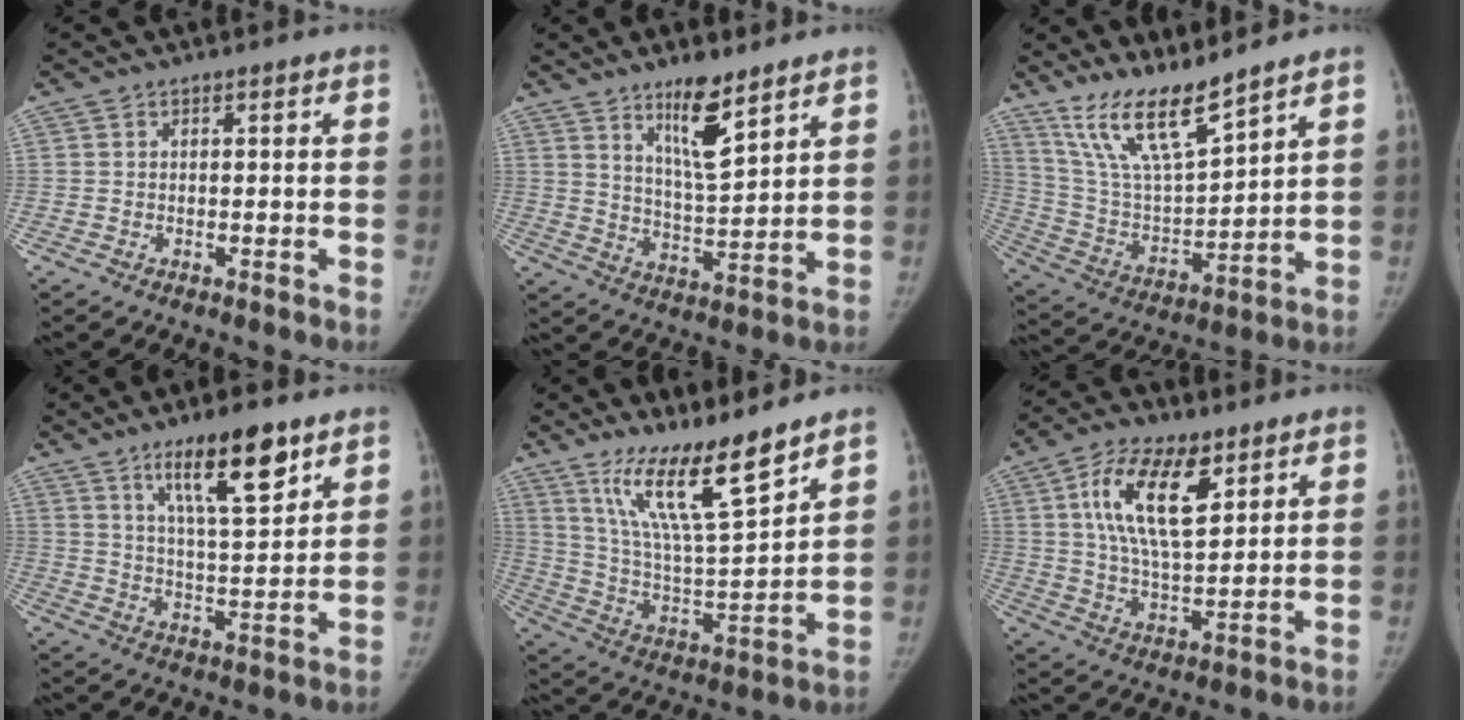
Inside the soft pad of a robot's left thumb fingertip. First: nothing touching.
{"total": 10.0, "force": [6.7, 2.4, 7.1], "torque": [-0.110, -0.054, 0.121]}
{"total": 14.6, "force": [11.4, 2.6, 8.8], "torque": [-0.149, -0.066, 0.231]}
{"total": 13.2, "force": [8.0, 3.3, 9.9], "torque": [-0.144, -0.045, 0.137]}
{"total": 16.2, "force": [11.6, 2.5, 11.0], "torque": [-0.179, -0.076, 0.222]}
{"total": 14.5, "force": [6.1, 6.5, 11.5], "torque": [-0.188, -0.022, 0.112]}